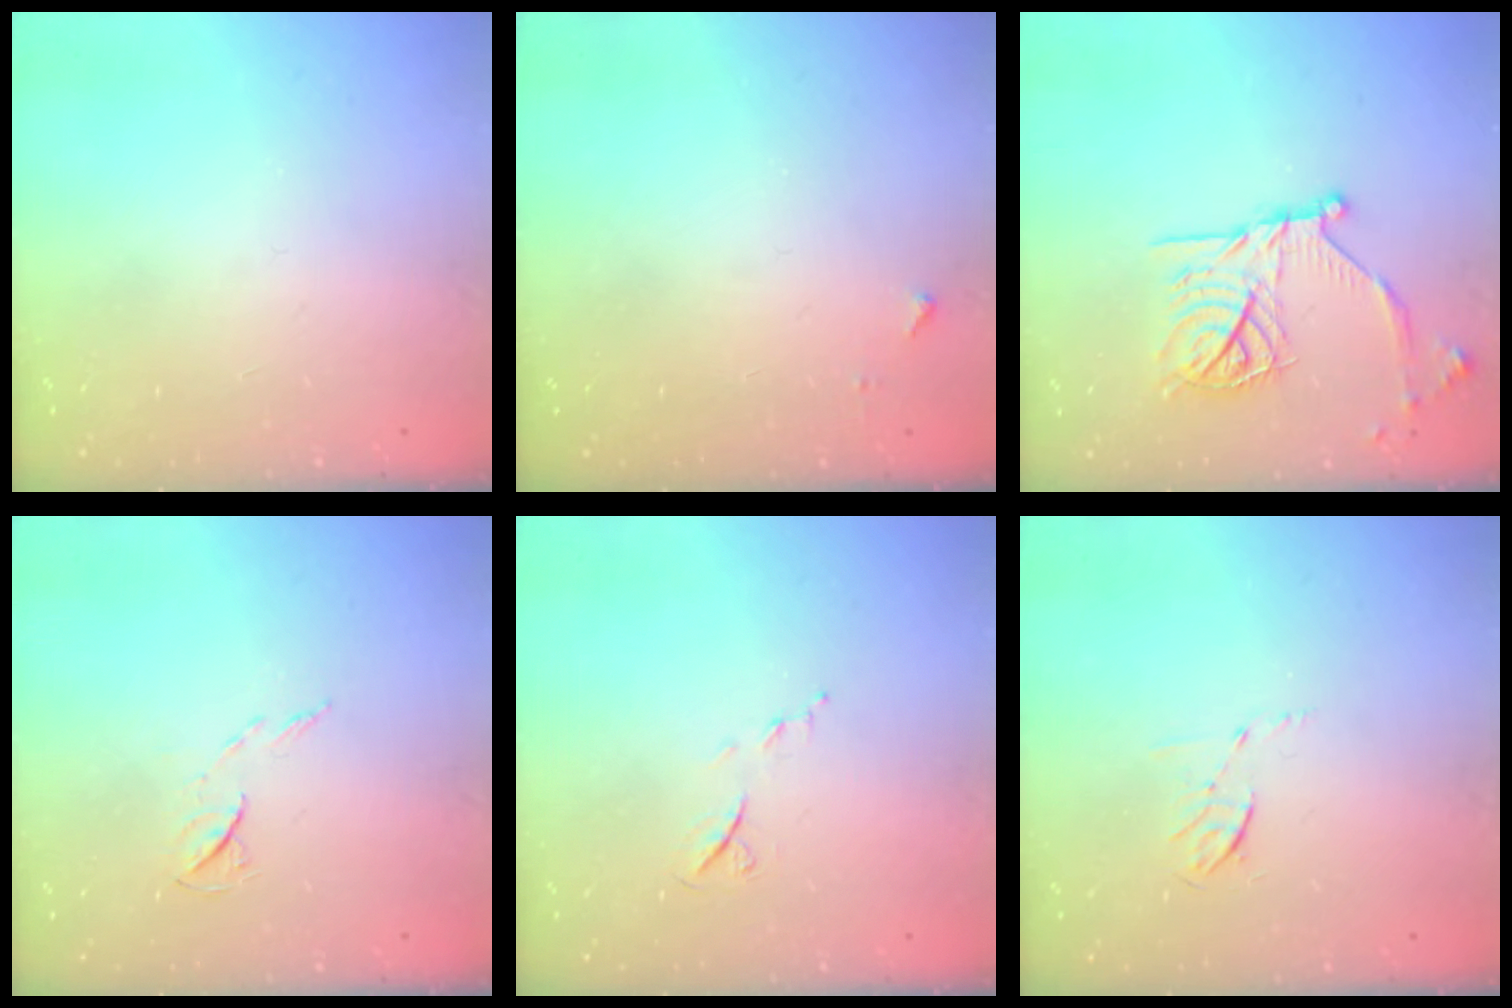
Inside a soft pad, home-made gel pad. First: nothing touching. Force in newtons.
{"total": 3.5, "press": 3.5, "slide": 0.4}
{"total": 18.2, "press": 18.2, "slide": 1.2}
{"total": 5.0, "press": 5.0, "slide": 0.7}
{"total": 6.1, "press": 5.9, "slide": 1.5}
{"total": 4.2, "press": 3.9, "slide": 1.6}